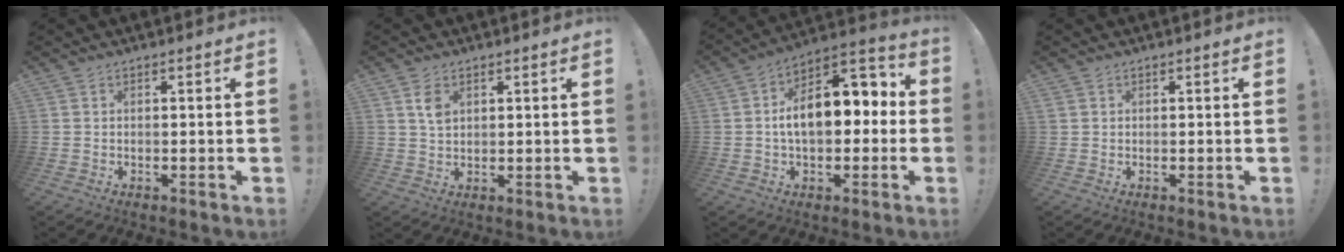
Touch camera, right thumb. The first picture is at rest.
{"total": 4.3, "force": [1.8, 2.5, 3.0], "torque": [-0.039, -0.006, 0.030]}
{"total": 14.9, "force": [0.9, 9.0, 11.9], "torque": [-0.178, 0.008, 0.015]}
{"total": 0.5, "force": [0.2, 0.5, 0.2], "torque": [-0.004, 0.002, 0.003]}